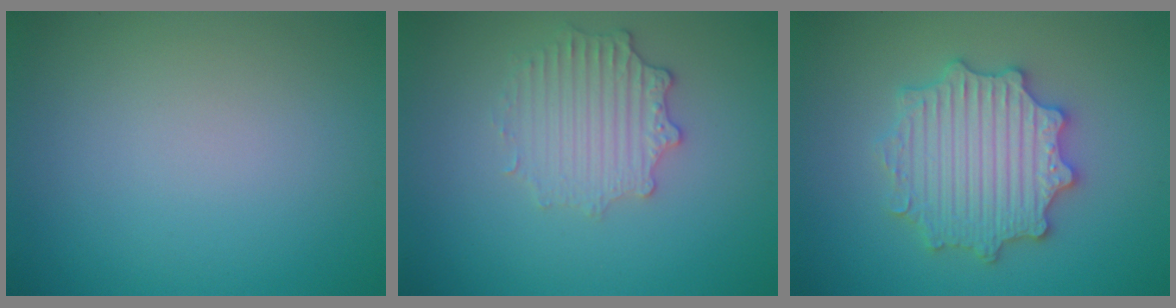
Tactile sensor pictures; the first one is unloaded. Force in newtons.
{"total": 2.6, "press": 2.5, "slide": 0.9}
{"total": 5.6, "press": 5.6, "slide": 1.0}